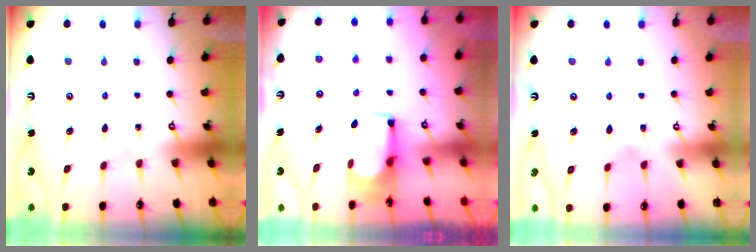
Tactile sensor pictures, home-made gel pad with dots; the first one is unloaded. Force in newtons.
{"total": 2.2, "press": 2.2, "slide": 0.2}
{"total": 1.2, "press": 0.4, "slide": 1.1}